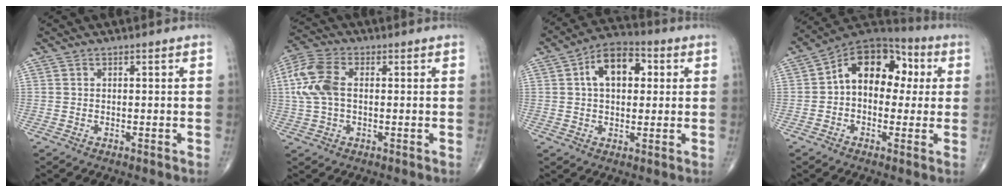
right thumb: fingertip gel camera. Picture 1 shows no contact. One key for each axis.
{"total": 10.0, "fx": 1.0, "fy": 6.1, "fz": 7.9, "tx": -0.189, "ty": 0.019, "tz": 0.015}
{"total": 11.3, "fx": 2.6, "fy": 7.0, "fz": 8.6, "tx": -0.119, "ty": 0.018, "tz": 0.035}
{"total": 14.3, "fx": 1.8, "fy": 9.8, "fz": 10.2, "tx": -0.111, "ty": 0.039, "tz": 0.013}